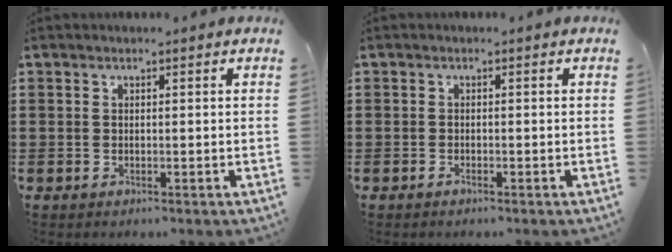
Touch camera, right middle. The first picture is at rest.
{"total": 0.6, "force": [-0.5, 0.1, 0.2], "torque": [-0.007, -0.003, -0.009]}